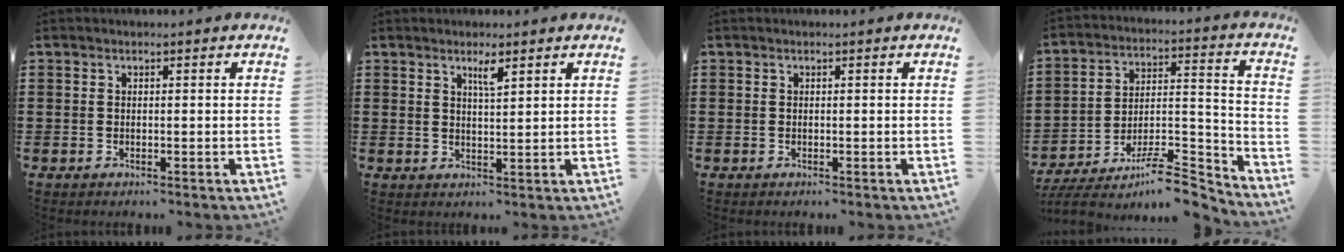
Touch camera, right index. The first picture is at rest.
{"total": 2.6, "force": [1.7, 0.3, 1.9], "torque": [-0.033, -0.003, 0.027]}
{"total": 0.0}
{"total": 9.7, "force": [-8.0, 2.5, 4.8], "torque": [-0.067, 0.023, -0.149]}